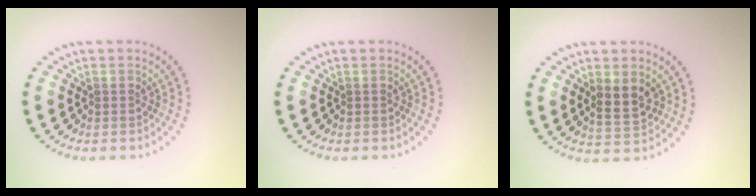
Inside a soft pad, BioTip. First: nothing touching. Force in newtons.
{"total": 0.0}
{"total": 2.7, "press": 2.6, "slide": 0.6}